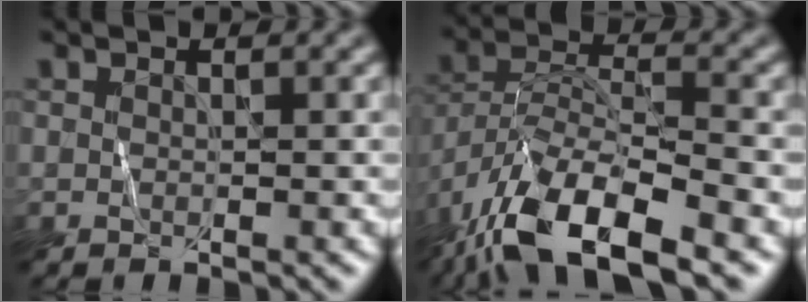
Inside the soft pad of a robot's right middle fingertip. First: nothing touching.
{"total": 11.9, "force": [-8.2, 4.1, 7.5], "torque": [-0.139, 0.000, -0.158]}